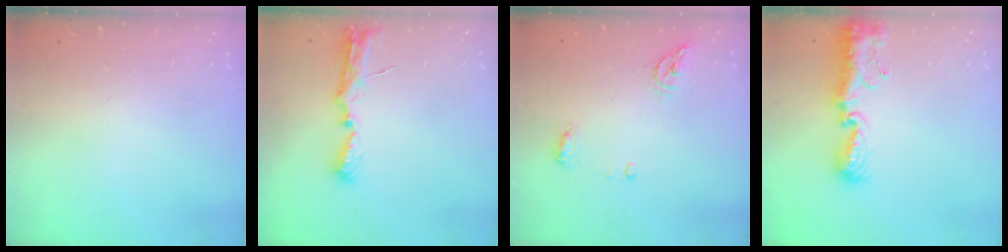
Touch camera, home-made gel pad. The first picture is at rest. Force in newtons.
{"total": 8.0, "press": 8.0, "slide": 0.7}
{"total": 8.4, "press": 6.9, "slide": 4.9}
{"total": 12.1, "press": 12.0, "slide": 0.9}